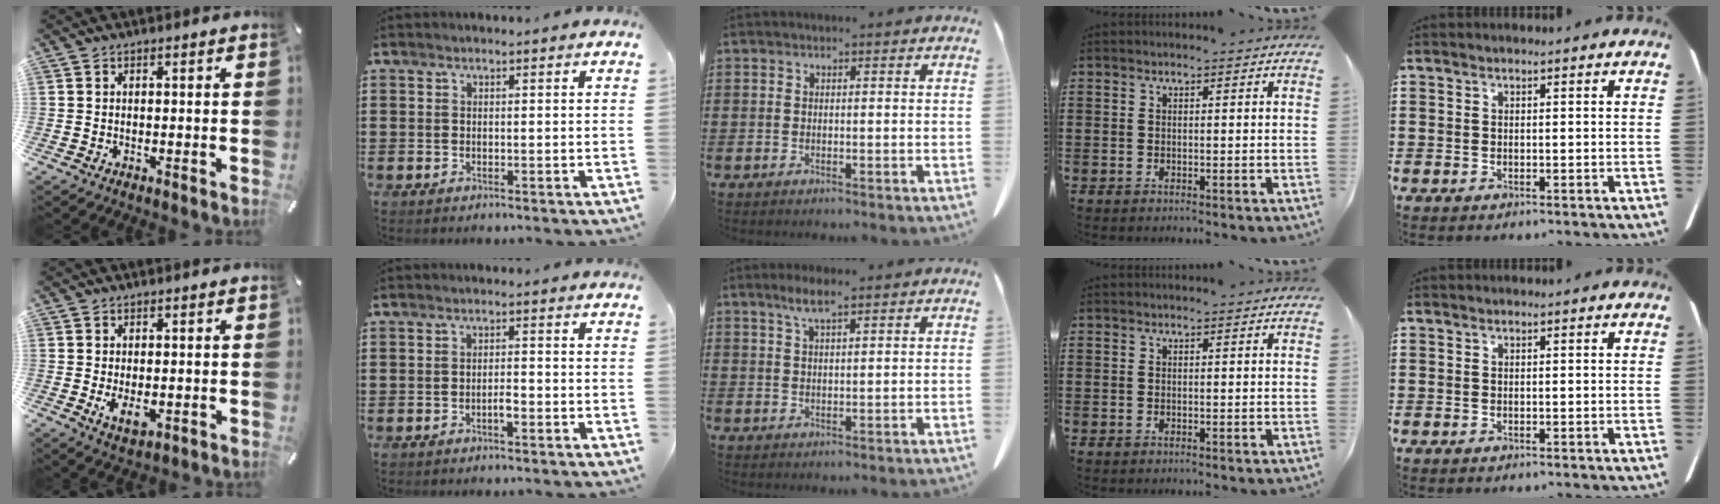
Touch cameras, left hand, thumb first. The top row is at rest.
{"thumb": {"total": 4.3, "force": [-0.7, 2.5, 3.5], "torque": [-0.078, -0.009, -0.017]}, "index": {"total": 1.9, "force": [-0.9, 0.5, 1.6], "torque": [-0.030, 0.002, -0.016]}, "middle": {"total": 3.4, "force": [2.3, 0.5, 2.5], "torque": [-0.054, 0.004, 0.040]}}